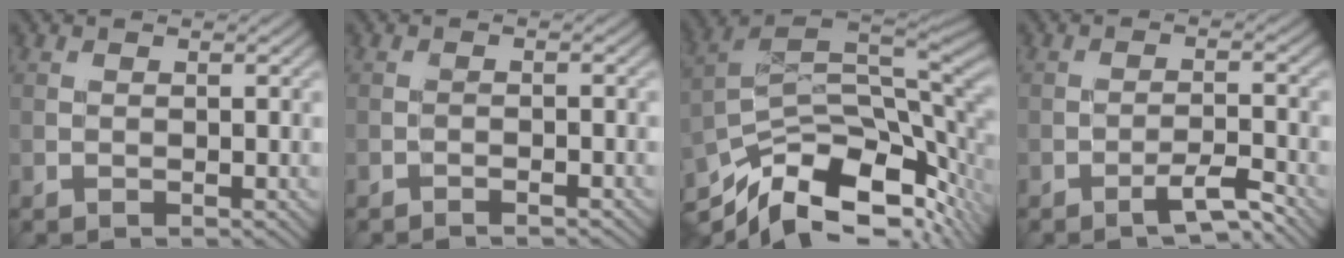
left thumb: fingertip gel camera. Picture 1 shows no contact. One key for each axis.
{"total": 1.2, "fx": -1.0, "fy": 0.1, "fz": 0.6, "tx": -0.005, "ty": 0.005, "tz": -0.024}
{"total": 14.6, "fx": -7.7, "fy": 6.5, "fz": 10.7, "tx": -0.232, "ty": -0.027, "tz": -0.127}
{"total": 3.6, "fx": -2.8, "fy": 0.4, "fz": 2.2, "tx": -0.035, "ty": 0.010, "tz": -0.052}